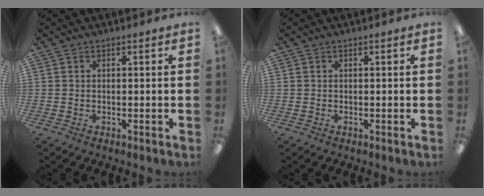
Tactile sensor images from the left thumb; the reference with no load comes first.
{"total": 0.0}